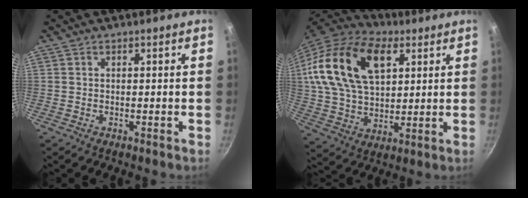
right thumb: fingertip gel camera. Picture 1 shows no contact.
{"total": 23.8, "force": [8.6, 14.4, 17.0], "torque": [-0.305, -0.003, 0.149]}